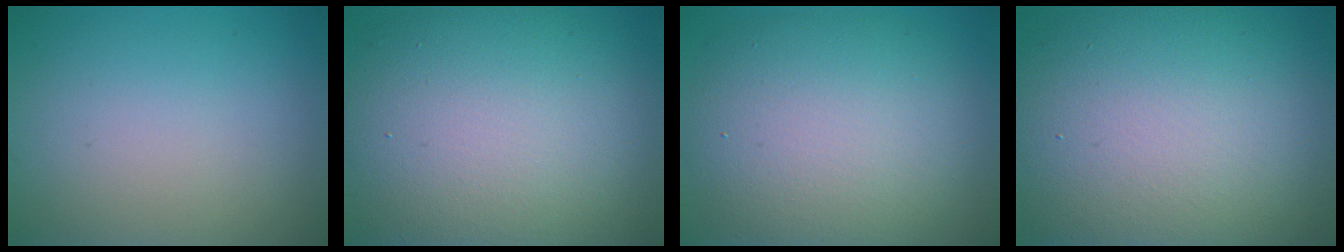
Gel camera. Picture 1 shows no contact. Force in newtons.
{"total": 14.2, "press": 14.1, "slide": 1.2}
{"total": 10.1, "press": 10.0, "slide": 1.1}
{"total": 15.0, "press": 15.0, "slide": 0.4}